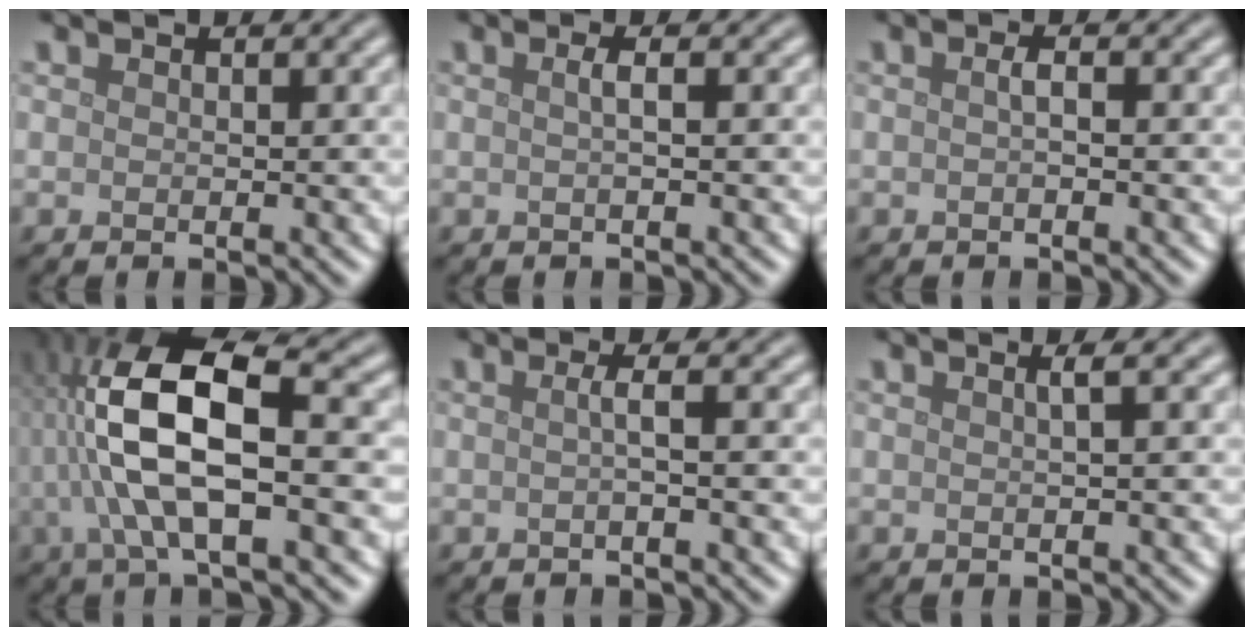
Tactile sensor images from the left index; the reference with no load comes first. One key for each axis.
{"total": 1.3, "fx": 0.1, "fy": 0.4, "fz": 1.3, "tx": -0.018, "ty": 0.005, "tz": -0.003}
{"total": 0.9, "fx": 0.0, "fy": 0.1, "fz": 0.8, "tx": -0.015, "ty": 0.002, "tz": -0.002}
{"total": 10.5, "fx": -0.3, "fy": 3.4, "fz": 9.9, "tx": -0.201, "ty": 0.020, "tz": -0.011}
{"total": 1.7, "fx": 0.0, "fy": 0.5, "fz": 1.6, "tx": -0.022, "ty": 0.000, "tz": -0.008}
{"total": 1.6, "fx": 0.4, "fy": 0.5, "fz": 1.4, "tx": -0.016, "ty": 0.007, "tz": -0.002}